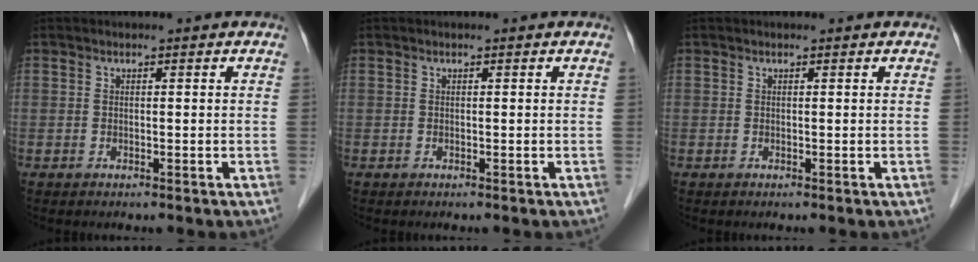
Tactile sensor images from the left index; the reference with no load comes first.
{"total": 0.0}
{"total": 0.0}